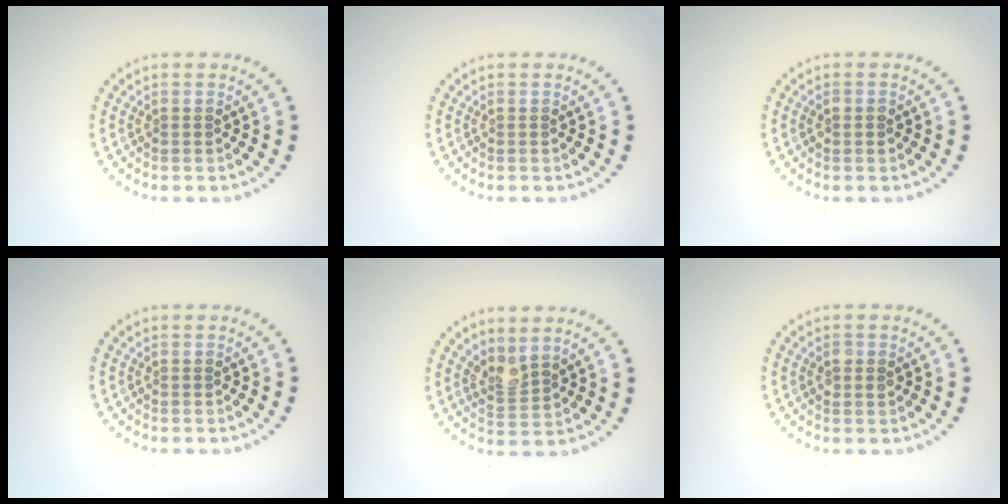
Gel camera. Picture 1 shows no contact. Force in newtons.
{"total": 0.0}
{"total": 1.2, "press": 1.2, "slide": 0.1}
{"total": 0.0}
{"total": 2.0, "press": 1.5, "slide": 1.3}
{"total": 1.1, "press": 1.1, "slide": 0.2}